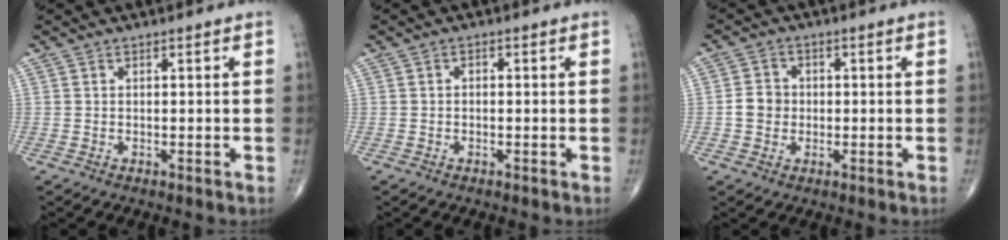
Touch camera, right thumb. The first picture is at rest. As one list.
[{"total": 0.7, "force": [-0.2, 0.5, 0.5], "torque": [-0.003, 0.003, -0.009]}, {"total": 4.1, "force": [-0.4, 3.7, 1.8], "torque": [-0.018, 0.009, -0.012]}]